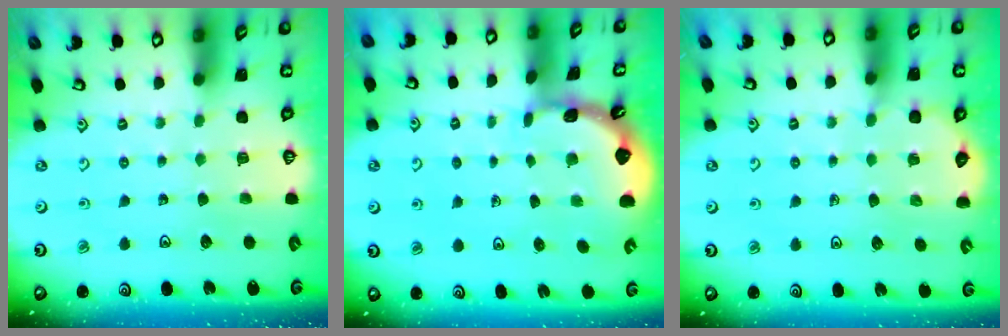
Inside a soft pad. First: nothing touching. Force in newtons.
{"total": 1.6, "press": 1.5, "slide": 0.1}
{"total": 3.4, "press": 3.3, "slide": 0.6}